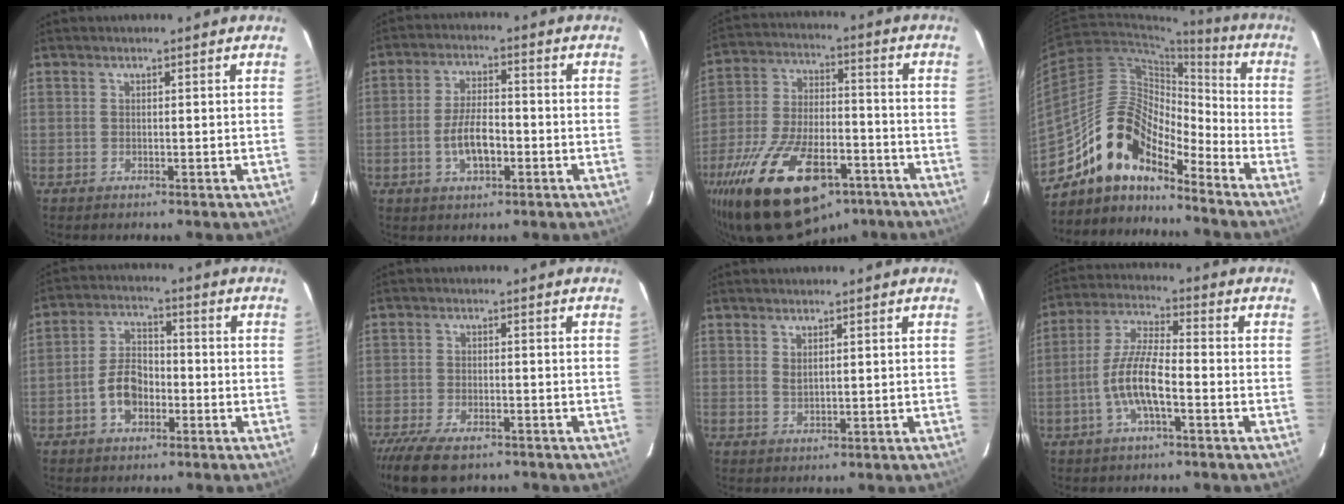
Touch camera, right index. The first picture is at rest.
{"total": 7.1, "force": [-2.3, 3.1, 6.0], "torque": [-0.120, 0.004, -0.037]}
{"total": 26.6, "force": [-16.3, 12.4, 17.0], "torque": [-0.333, -0.024, -0.256]}
{"total": 13.7, "force": [-11.0, 5.3, 6.2], "torque": [-0.111, 0.028, -0.212]}
{"total": 7.5, "force": [-2.9, 4.8, 4.9], "torque": [-0.099, 0.019, -0.047]}
{"total": 10.8, "force": [-8.2, 4.1, 5.7], "torque": [-0.141, -0.032, -0.146]}
{"total": 1.6, "force": [0.8, 0.8, 1.1], "torque": [-0.021, 0.000, 0.015]}
{"total": 9.3, "force": [-3.4, 2.3, 8.4], "torque": [-0.178, 0.006, -0.066]}